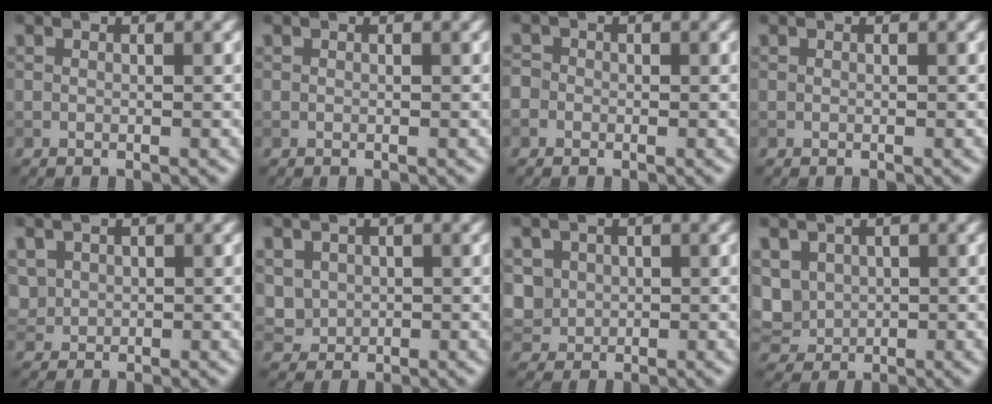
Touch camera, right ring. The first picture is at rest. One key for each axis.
{"total": 0.0}
{"total": 1.7, "fx": -0.1, "fy": 1.6, "fz": 0.5, "tx": 0.005, "ty": 0.007, "tz": -0.013}
{"total": 0.0}
{"total": 1.5, "fx": 0.5, "fy": 1.3, "fz": 0.5, "tx": -0.013, "ty": -0.002, "tz": 0.016}
{"total": 2.2, "fx": 0.6, "fy": 2.0, "fz": 0.8, "tx": -0.026, "ty": -0.010, "tz": 0.023}
{"total": 2.9, "fx": 0.5, "fy": 2.7, "fz": 1.1, "tx": -0.033, "ty": -0.003, "tz": 0.015}
{"total": 4.1, "fx": 0.6, "fy": 3.4, "fz": 2.3, "tx": -0.069, "ty": -0.001, "tz": 0.016}